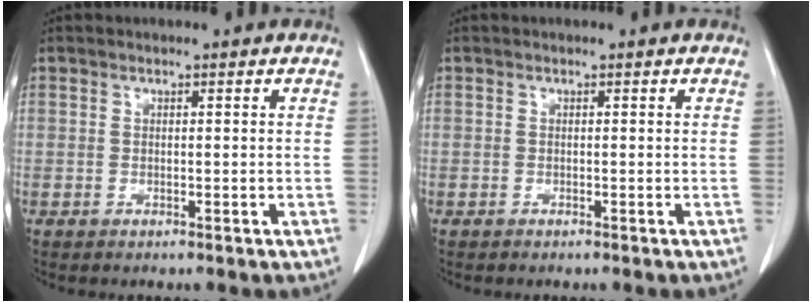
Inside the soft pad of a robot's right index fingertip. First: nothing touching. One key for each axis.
{"total": 0.0}